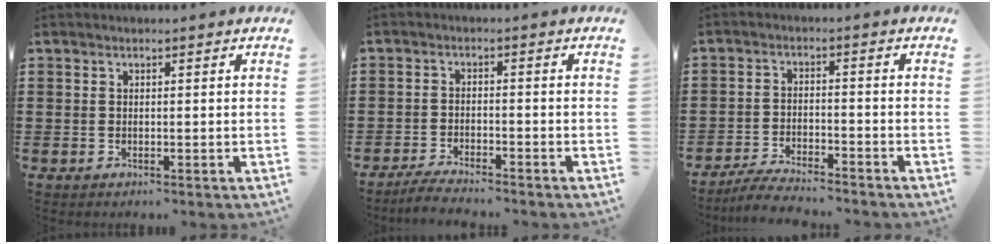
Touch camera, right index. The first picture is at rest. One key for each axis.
{"total": 2.8, "fx": -2.8, "fy": -0.1, "fz": 0.5, "tx": -0.013, "ty": 0.002, "tz": -0.055}
{"total": 4.2, "fx": -4.1, "fy": 0.0, "fz": 1.0, "tx": -0.027, "ty": -0.002, "tz": -0.083}